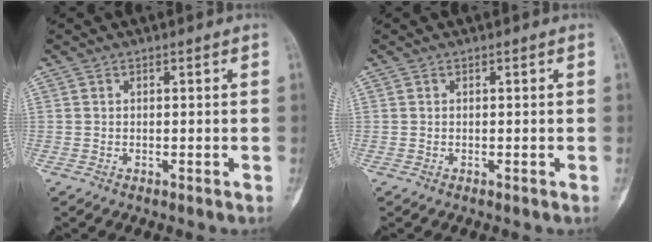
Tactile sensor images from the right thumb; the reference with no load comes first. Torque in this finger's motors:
{"motor_torque": [0.01, 0.00, 0.00, 0.00, 0.08]}